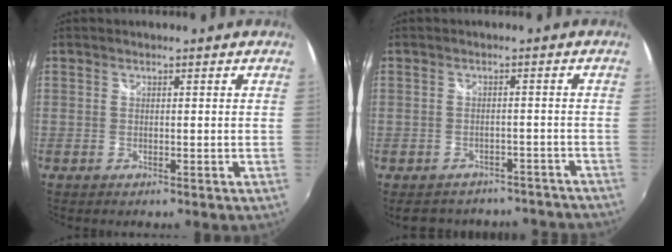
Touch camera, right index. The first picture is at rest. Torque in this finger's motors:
{"motor_torque": [-1.77, -0.37, -0.31, -0.21]}